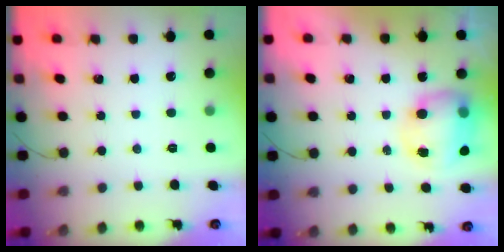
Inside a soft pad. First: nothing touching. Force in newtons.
{"total": 10.1, "press": 9.7, "slide": 2.8}